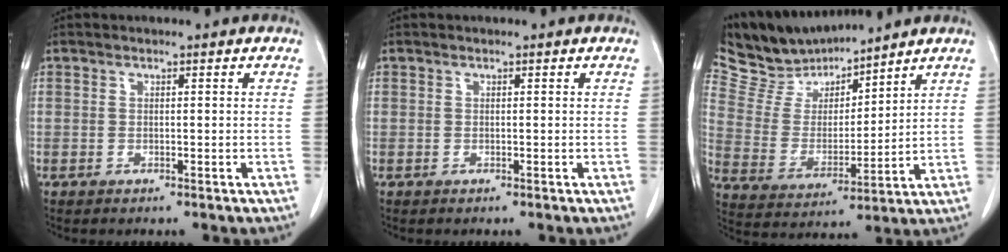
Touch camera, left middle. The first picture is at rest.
{"total": 0.0}
{"total": 11.8, "force": [11.2, 2.6, 2.7], "torque": [-0.069, 0.008, 0.228]}